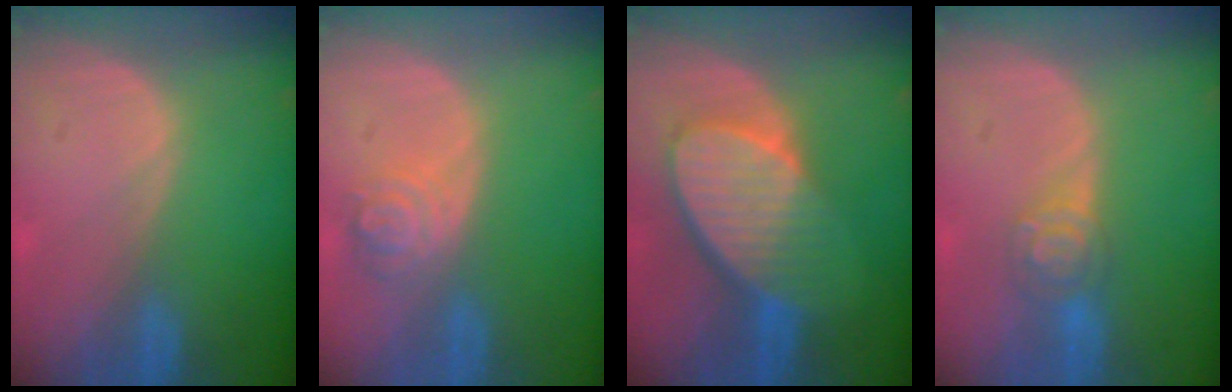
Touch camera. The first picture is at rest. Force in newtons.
{"total": 4.6, "press": 4.2, "slide": 1.8}
{"total": 9.4, "press": 8.3, "slide": 4.4}
{"total": 4.2, "press": 4.2, "slide": 0.3}